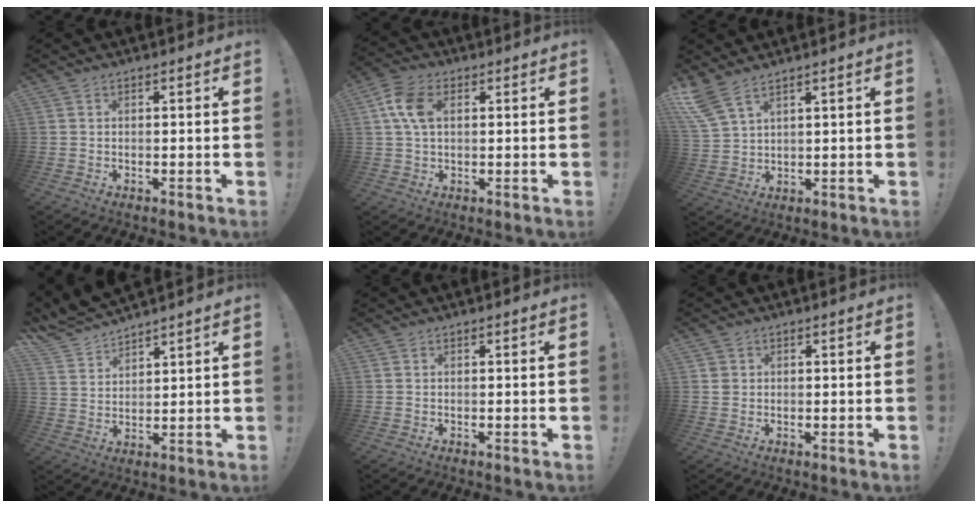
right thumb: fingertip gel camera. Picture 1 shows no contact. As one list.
[{"total": 8.6, "force": [2.2, 5.3, 6.3], "torque": [-0.125, 0.008, 0.044]}, {"total": 6.9, "force": [5.1, 2.2, 4.2], "torque": [-0.096, -0.022, 0.100]}, {"total": 7.6, "force": [7.0, 2.6, 1.6], "torque": [-0.050, -0.054, 0.135]}, {"total": 0.0}, {"total": 1.9, "force": [0.7, 1.7, 0.5], "torque": [-0.003, 0.001, 0.012]}]